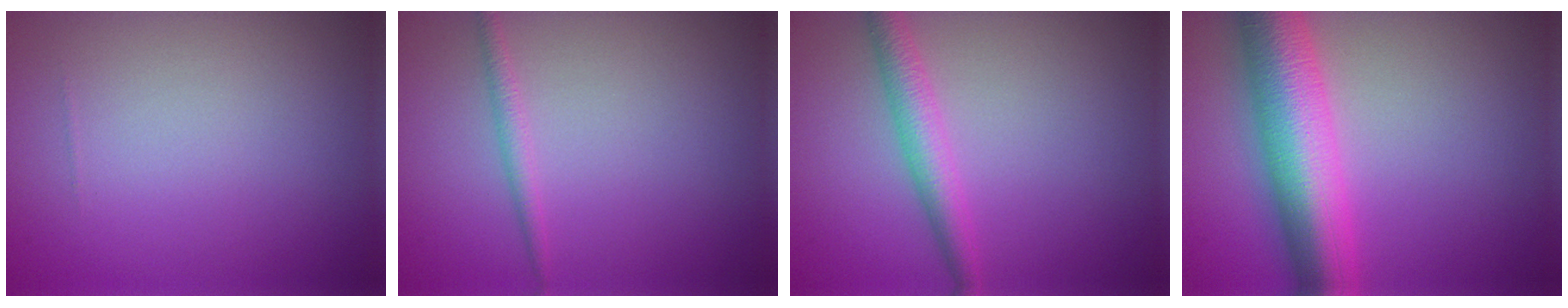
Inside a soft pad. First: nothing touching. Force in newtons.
{"total": 1.3, "press": 1.3, "slide": 0.1}
{"total": 3.1, "press": 3.1, "slide": 0.0}
{"total": 9.6, "press": 9.6, "slide": 0.1}